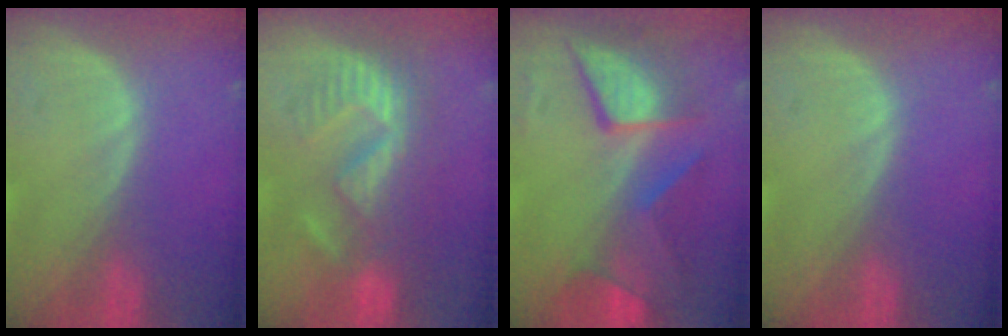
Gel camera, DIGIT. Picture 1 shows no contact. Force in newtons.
{"total": 9.0, "press": 8.4, "slide": 3.2}
{"total": 8.9, "press": 8.8, "slide": 0.7}
{"total": 0.0}